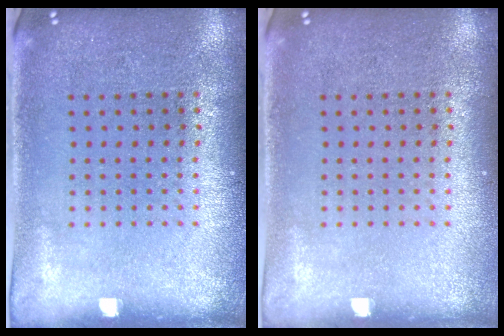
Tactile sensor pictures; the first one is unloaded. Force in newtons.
{"total": 0.0}